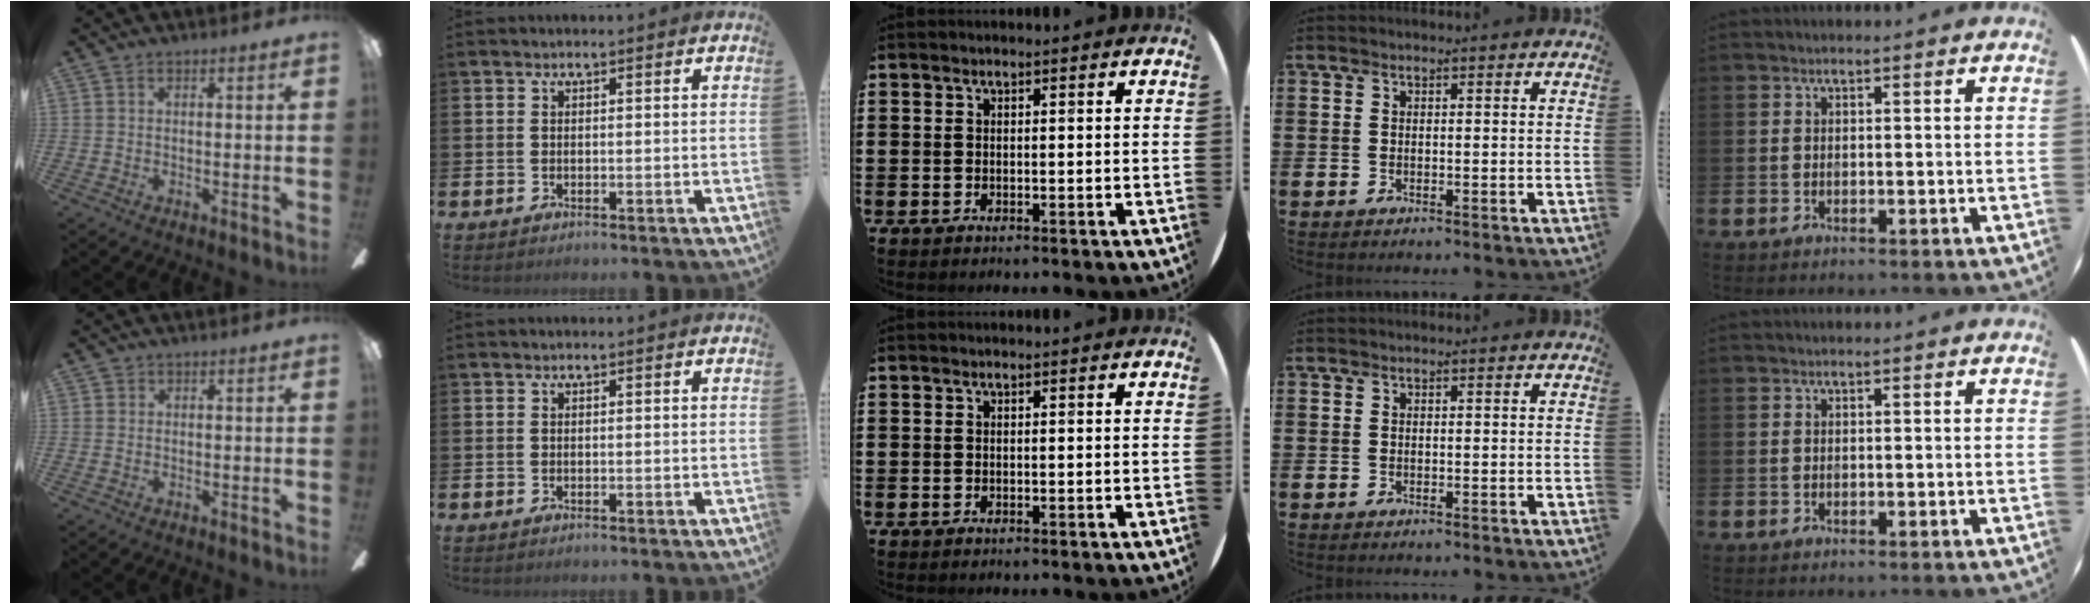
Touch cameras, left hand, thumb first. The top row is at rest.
{}